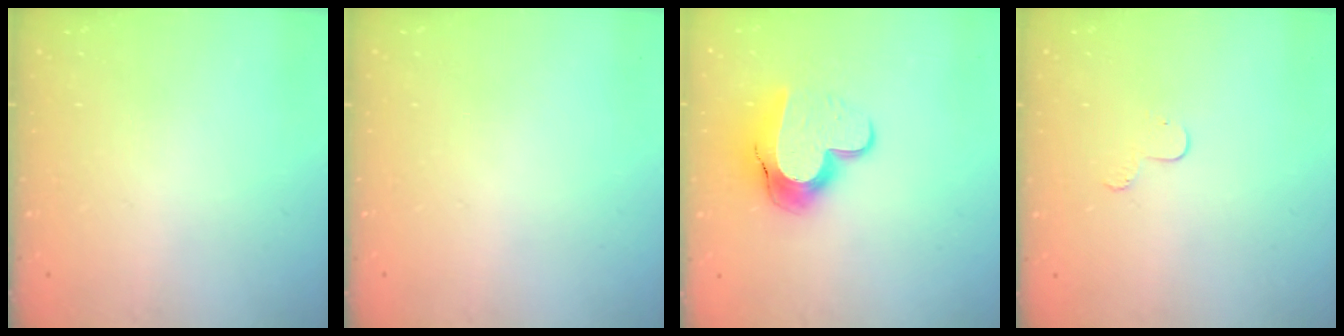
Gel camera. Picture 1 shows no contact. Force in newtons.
{"total": 0.0}
{"total": 13.7, "press": 13.6, "slide": 1.0}
{"total": 4.8, "press": 4.8, "slide": 0.5}